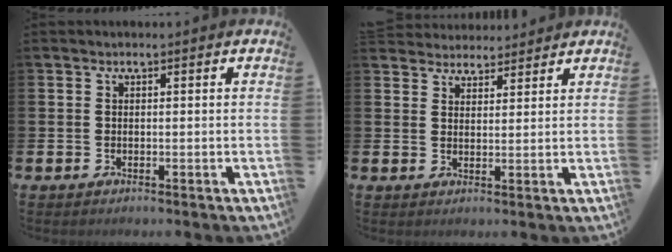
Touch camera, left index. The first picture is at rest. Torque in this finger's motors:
{"motor_torque": [1.22, -0.92, 0.18, 0.07]}